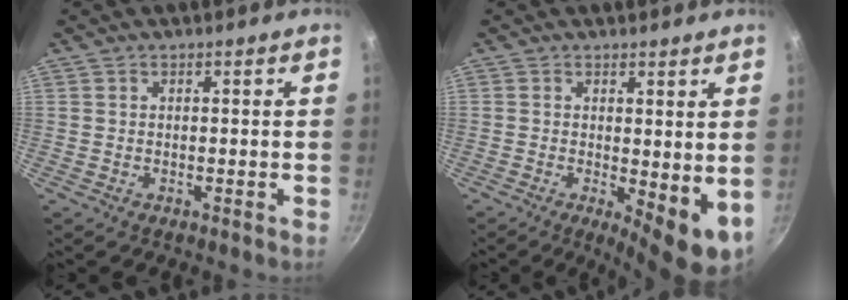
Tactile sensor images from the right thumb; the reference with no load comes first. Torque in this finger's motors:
{"motor_torque": [-0.12, 0.45, 0.14, -0.47, 0.17]}